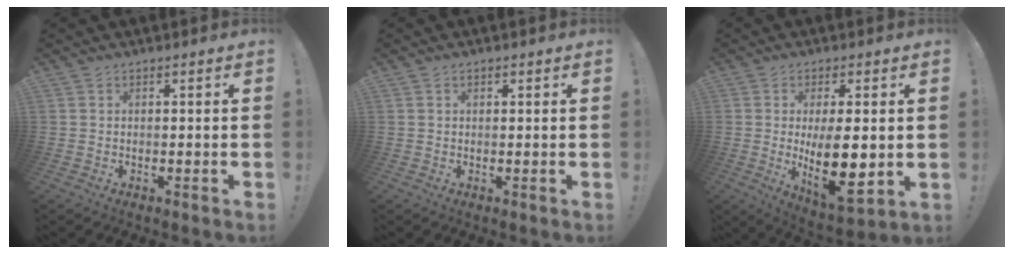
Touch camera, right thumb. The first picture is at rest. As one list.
[{"total": 0.6, "force": [0.3, 0.5, 0.3], "torque": [-0.001, 0.000, 0.005]}, {"total": 14.9, "force": [-0.3, 6.2, 13.5], "torque": [-0.225, -0.019, 0.003]}]